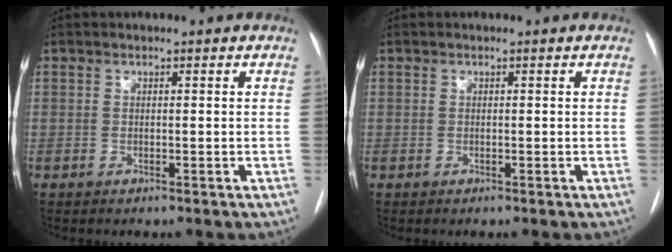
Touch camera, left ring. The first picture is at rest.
{"total": 0.0}